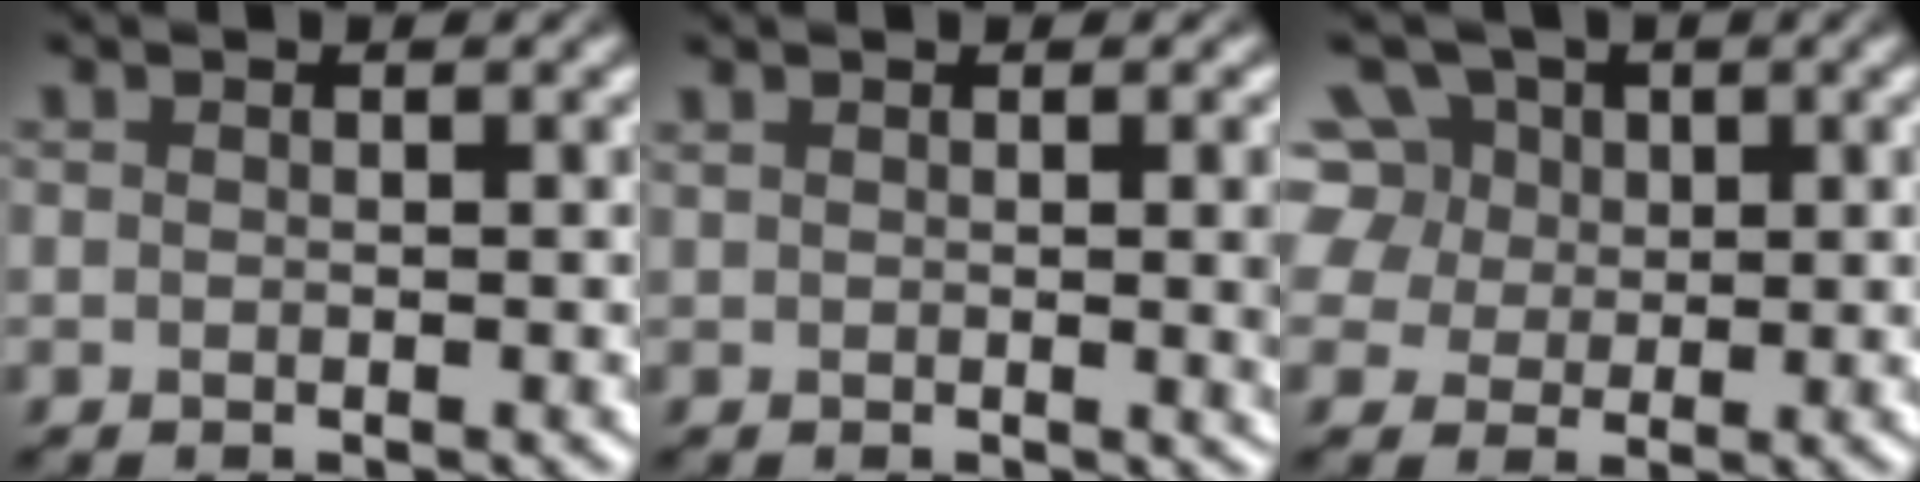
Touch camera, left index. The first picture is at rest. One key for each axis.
{"total": 3.6, "fx": 0.8, "fy": 1.1, "fz": 3.3, "tx": -0.043, "ty": 0.002, "tz": 0.014}
{"total": 10.9, "fx": 5.2, "fy": 7.9, "fz": 5.4, "tx": -0.117, "ty": 0.034, "tz": 0.071}